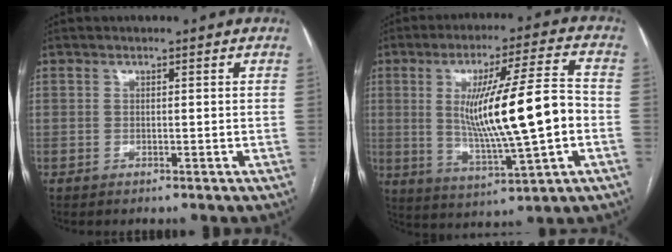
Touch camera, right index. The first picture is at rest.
{"total": 16.4, "force": [-0.6, 1.0, 16.3], "torque": [-0.283, 0.002, -0.004]}